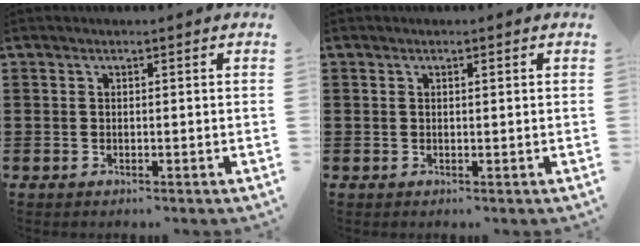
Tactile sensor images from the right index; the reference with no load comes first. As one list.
[{"total": 0.7, "force": [0.2, 0.1, 0.6], "torque": [-0.014, -0.001, 0.005]}]